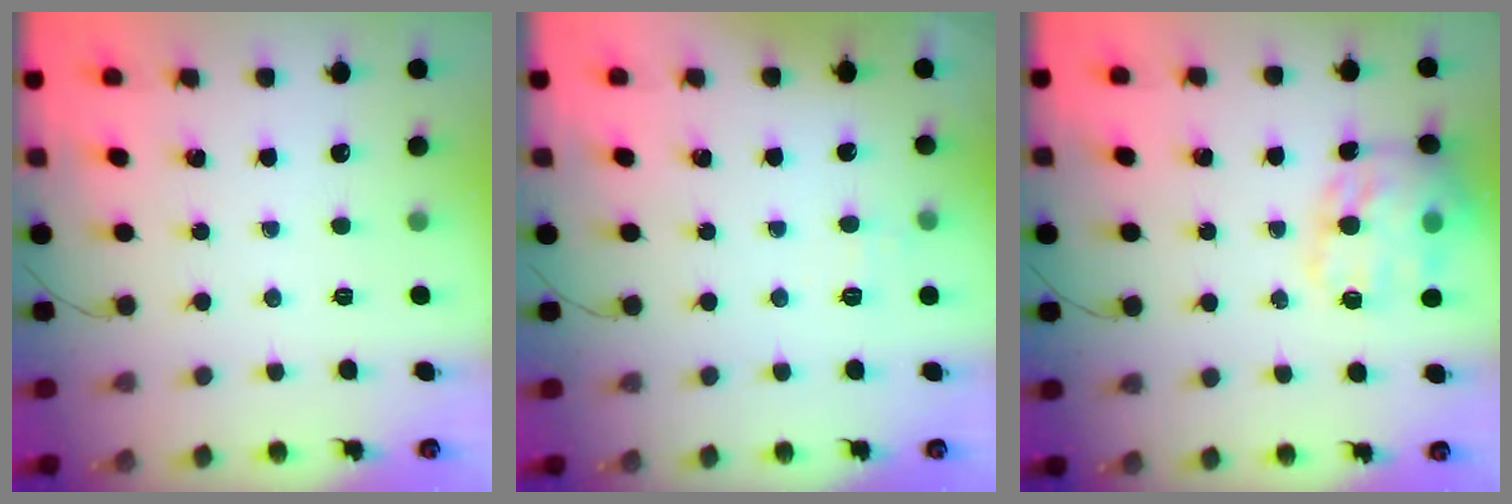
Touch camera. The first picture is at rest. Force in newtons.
{"total": 3.3, "press": 3.0, "slide": 1.4}
{"total": 18.7, "press": 18.6, "slide": 2.3}